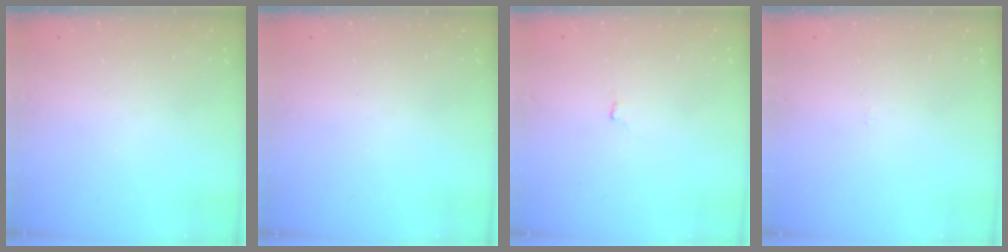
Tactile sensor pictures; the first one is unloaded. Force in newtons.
{"total": 0.0}
{"total": 4.3, "press": 2.8, "slide": 3.2}
{"total": 0.0}